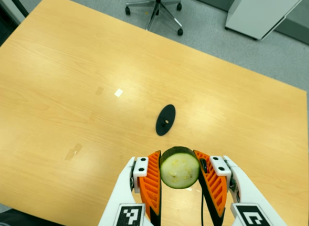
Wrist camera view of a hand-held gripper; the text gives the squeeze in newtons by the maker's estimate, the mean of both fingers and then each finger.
{"total": 12.1, "left": 11.3, "right": 12.9}